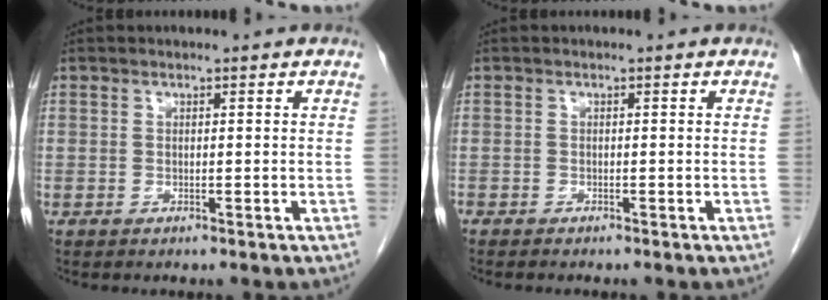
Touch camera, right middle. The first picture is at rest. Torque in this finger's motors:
{"motor_torque": [0.00, 0.03, 0.02, 0.01]}